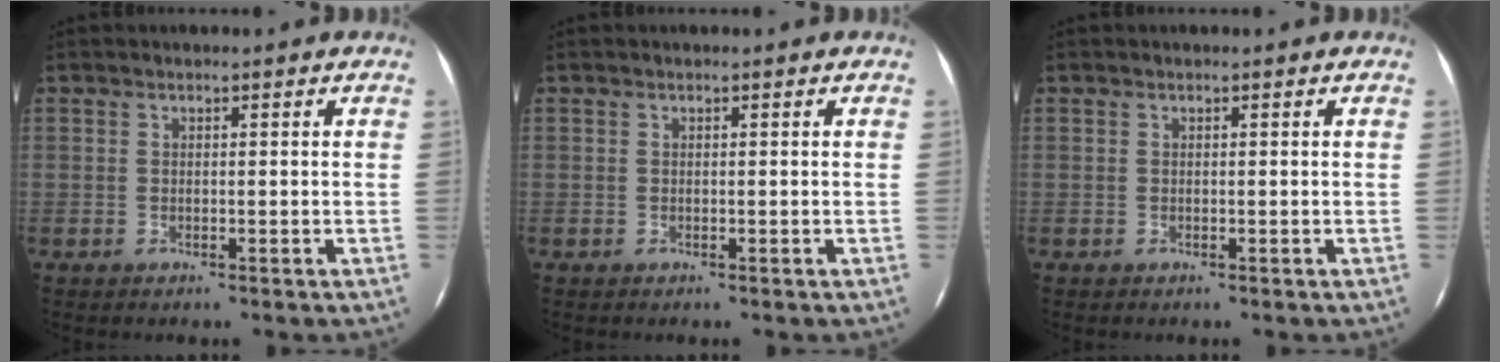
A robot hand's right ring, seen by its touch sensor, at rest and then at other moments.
{"total": 0.0}
{"total": 0.0}